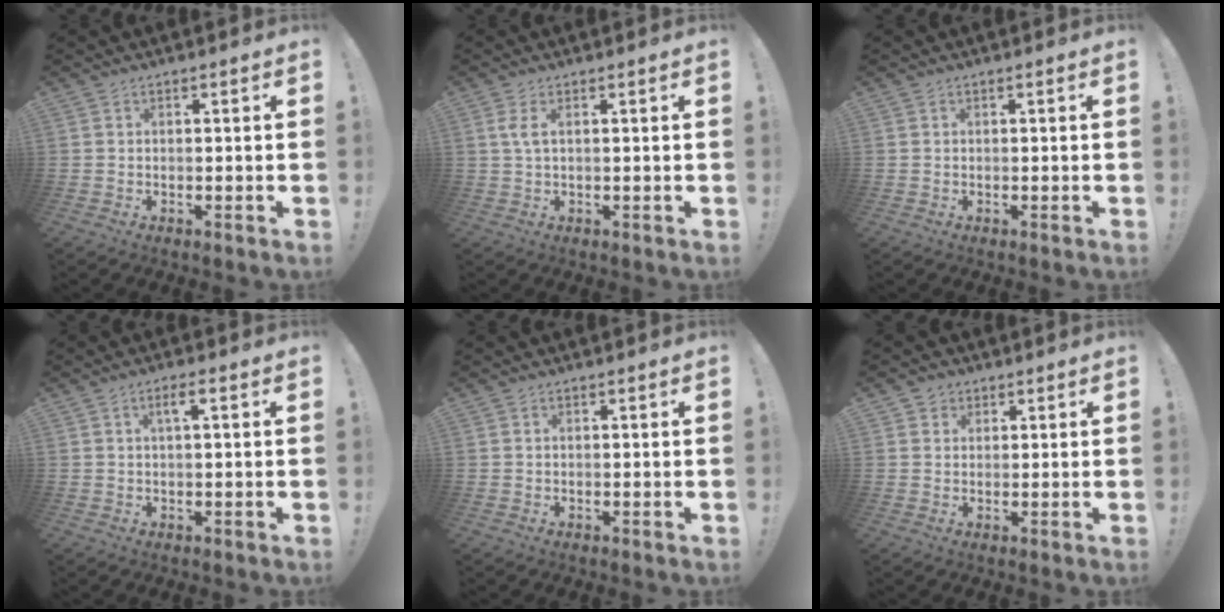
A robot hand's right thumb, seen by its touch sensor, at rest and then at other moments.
{"total": 3.0, "force": [0.9, 0.8, 2.8], "torque": [-0.048, -0.002, 0.015]}
{"total": 0.0}
{"total": 3.1, "force": [0.8, 0.4, 2.9], "torque": [-0.042, -0.002, 0.007]}
{"total": 0.0}
{"total": 3.1, "force": [1.5, 2.6, 0.5], "torque": [0.000, -0.005, 0.027]}